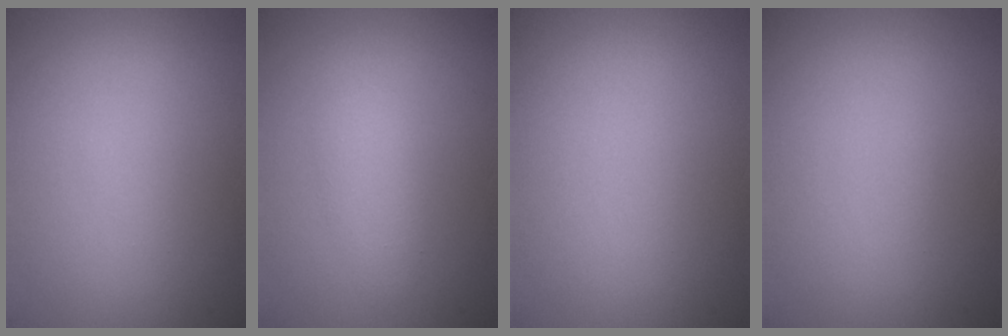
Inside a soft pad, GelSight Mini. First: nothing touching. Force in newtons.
{"total": 2.3, "press": 2.3, "slide": 0.1}
{"total": 0.0}
{"total": 0.0}